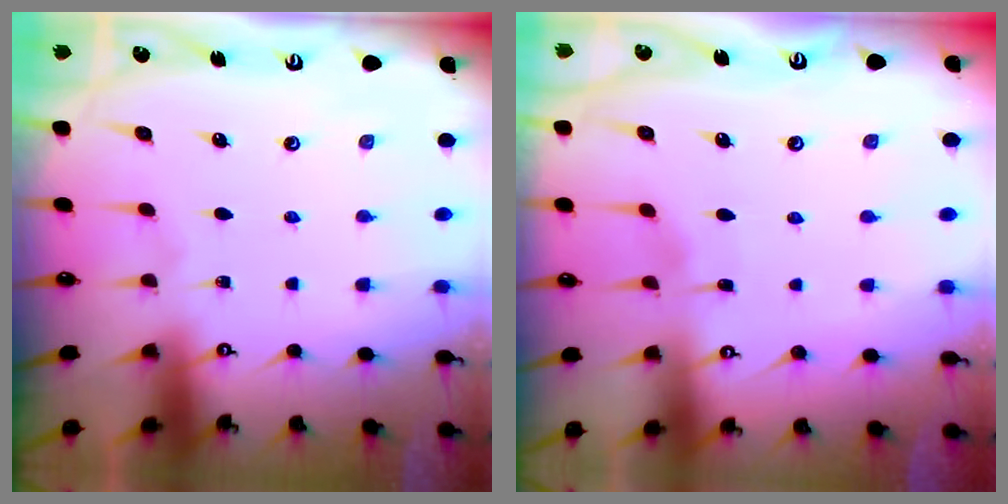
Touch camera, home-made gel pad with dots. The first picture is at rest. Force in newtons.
{"total": 2.6, "press": 2.6, "slide": 0.4}